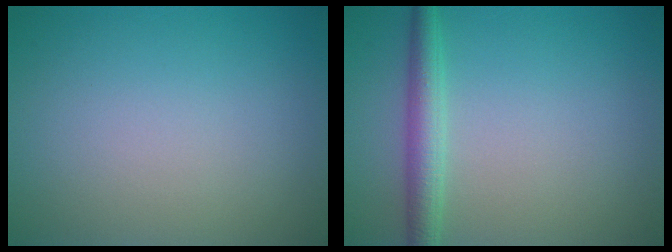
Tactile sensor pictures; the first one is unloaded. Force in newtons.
{"total": 2.8, "press": 2.8, "slide": 0.1}